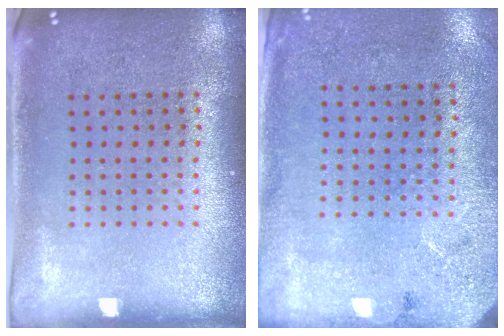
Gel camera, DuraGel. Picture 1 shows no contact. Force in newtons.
{"total": 2.6, "press": 2.1, "slide": 1.6}